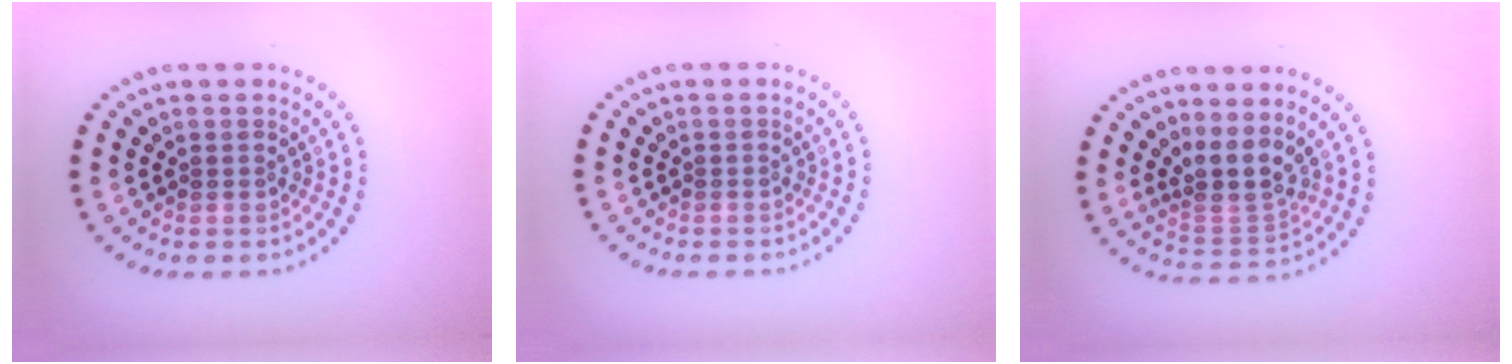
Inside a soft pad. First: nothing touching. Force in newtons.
{"total": 0.0}
{"total": 3.3, "press": 2.5, "slide": 2.2}